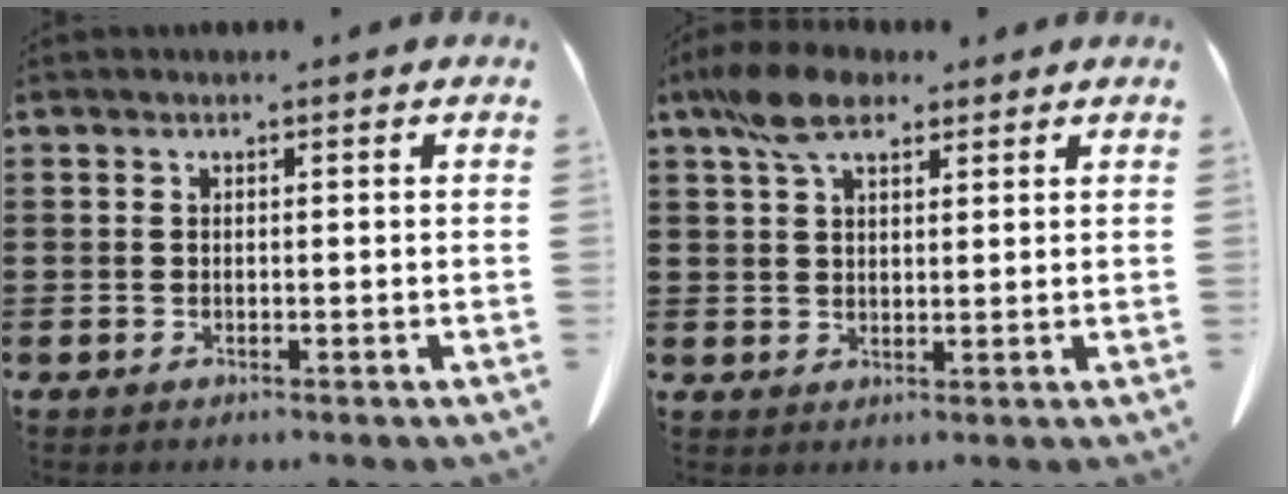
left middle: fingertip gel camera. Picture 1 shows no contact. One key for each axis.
{"total": 7.1, "fx": 4.8, "fy": 3.0, "fz": 4.2, "tx": -0.099, "ty": 0.002, "tz": 0.091}